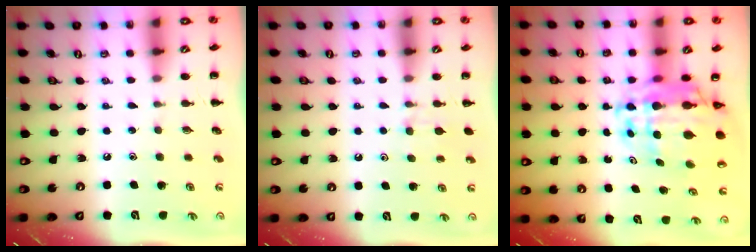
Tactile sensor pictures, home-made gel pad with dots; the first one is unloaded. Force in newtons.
{"total": 6.2, "press": 5.9, "slide": 1.8}
{"total": 13.9, "press": 13.2, "slide": 4.4}